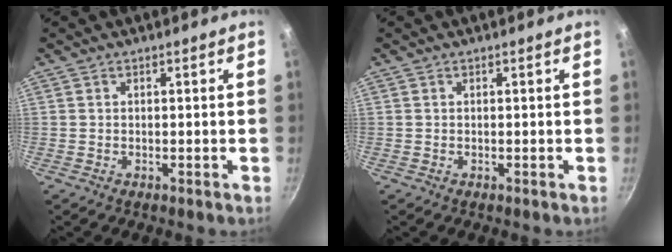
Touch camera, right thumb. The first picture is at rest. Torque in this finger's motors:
{"motor_torque": [0.00, 0.00, 0.13, -0.14, 0.00]}